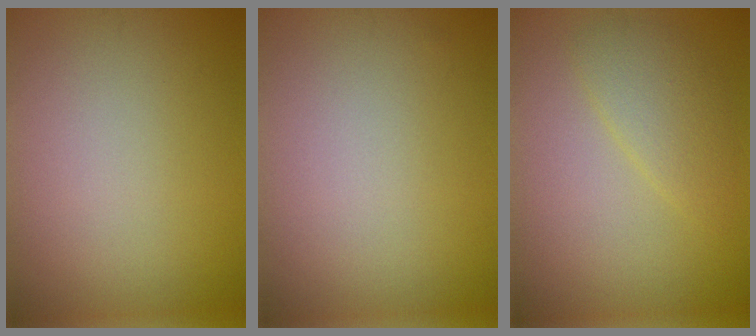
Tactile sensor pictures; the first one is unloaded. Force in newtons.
{"total": 0.0}
{"total": 2.5, "press": 2.5, "slide": 0.2}